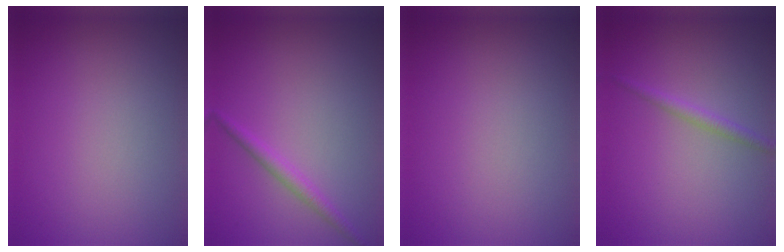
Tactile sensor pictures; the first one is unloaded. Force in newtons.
{"total": 1.5, "press": 1.5, "slide": 0.1}
{"total": 0.0}
{"total": 1.3, "press": 1.3, "slide": 0.0}